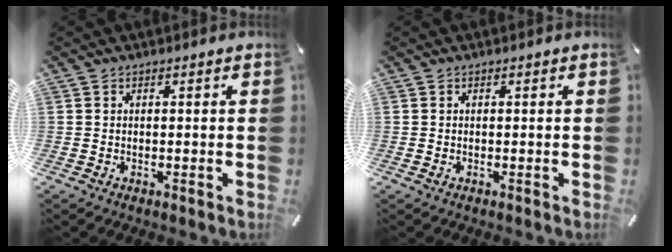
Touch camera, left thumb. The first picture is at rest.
{"total": 0.0}